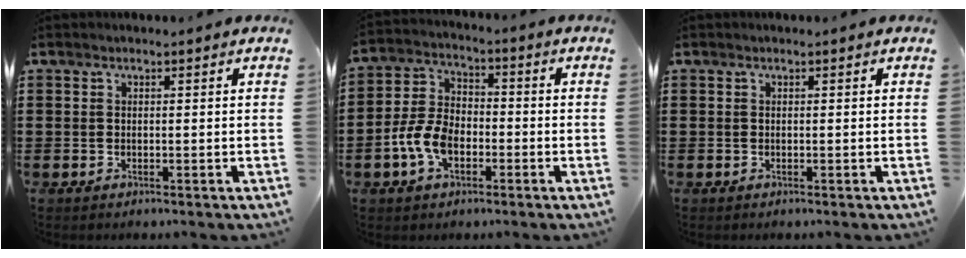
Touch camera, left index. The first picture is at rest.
{"total": 7.3, "force": [-2.8, 4.5, 5.0], "torque": [-0.128, 0.004, -0.061]}
{"total": 0.0}